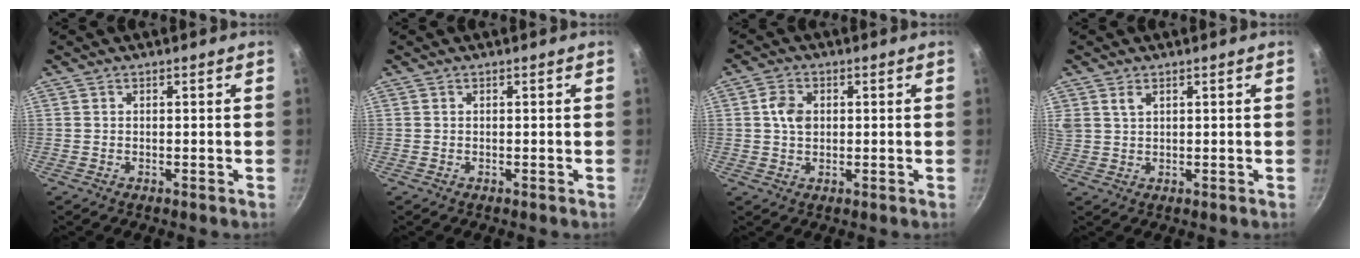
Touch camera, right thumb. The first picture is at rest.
{"total": 0.0}
{"total": 4.5, "force": [0.7, 3.3, 3.0], "torque": [-0.046, 0.004, 0.008]}
{"total": 3.1, "force": [1.7, 1.8, 1.8], "torque": [-0.031, 0.000, 0.037]}